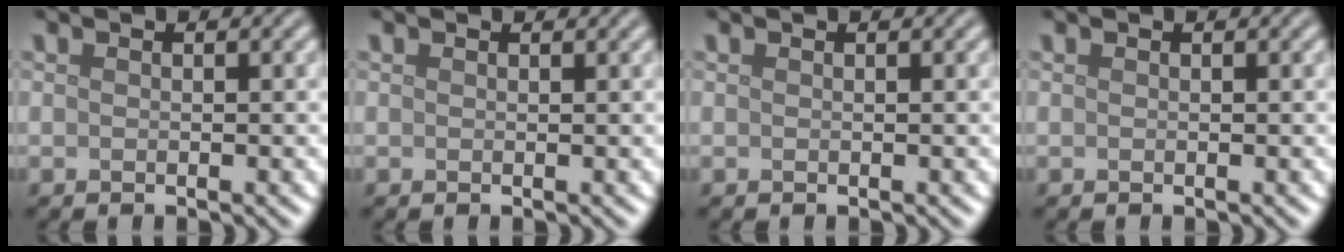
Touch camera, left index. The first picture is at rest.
{"total": 0.6, "force": [0.6, 0.0, 0.1], "torque": [-0.003, -0.001, 0.008]}
{"total": 0.0}
{"total": 0.0}